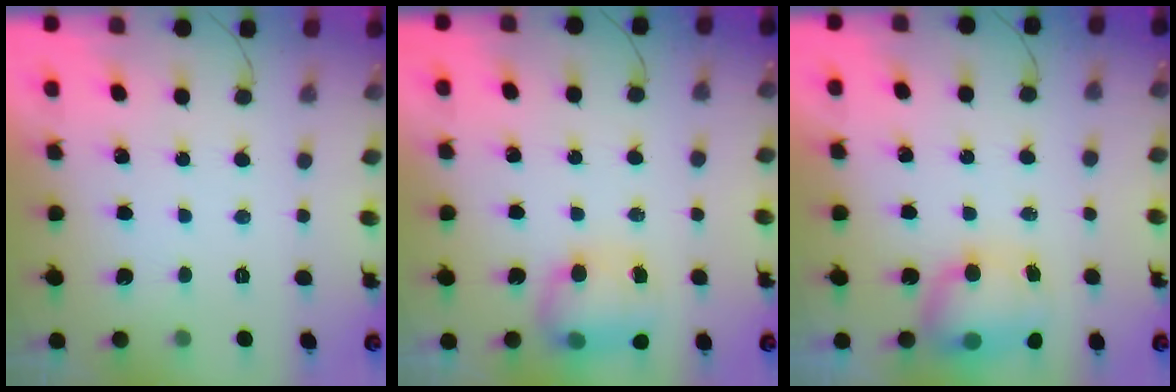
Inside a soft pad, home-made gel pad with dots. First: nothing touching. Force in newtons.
{"total": 8.0, "press": 8.0, "slide": 0.5}
{"total": 7.7, "press": 7.6, "slide": 1.3}